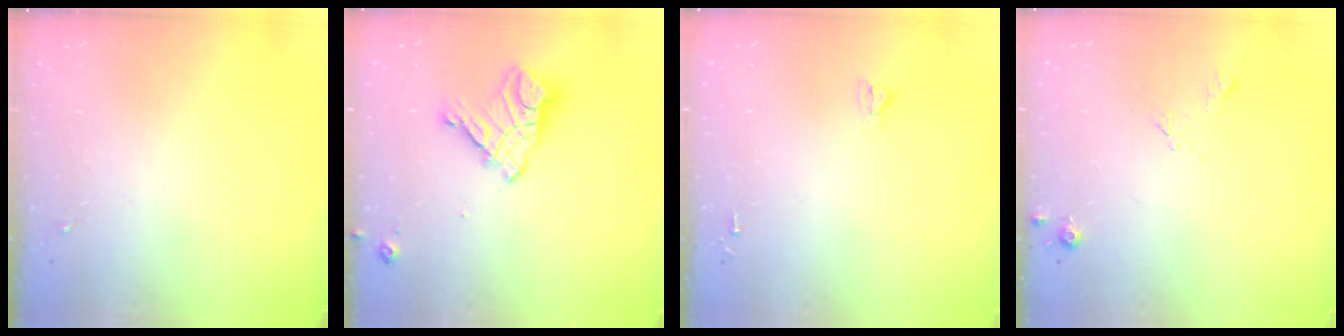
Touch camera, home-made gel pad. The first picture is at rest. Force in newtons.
{"total": 13.1, "press": 13.0, "slide": 1.3}
{"total": 2.0, "press": 2.0, "slide": 0.2}
{"total": 5.8, "press": 5.8, "slide": 0.8}